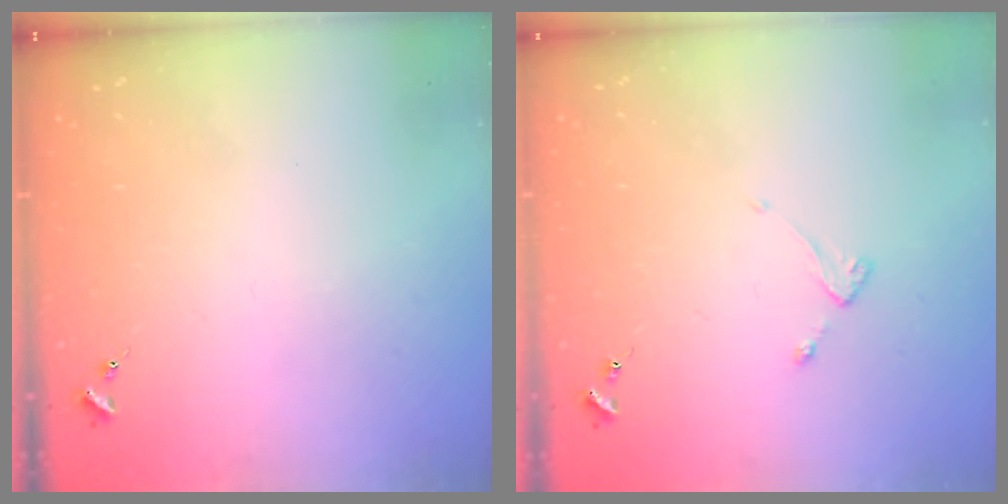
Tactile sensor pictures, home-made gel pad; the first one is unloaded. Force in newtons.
{"total": 2.2, "press": 2.1, "slide": 0.4}